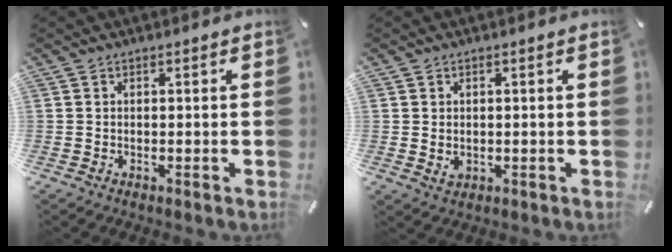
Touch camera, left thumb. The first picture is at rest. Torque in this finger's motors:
{"motor_torque": [0.14, -0.06, -0.06, 0.01, 0.01]}